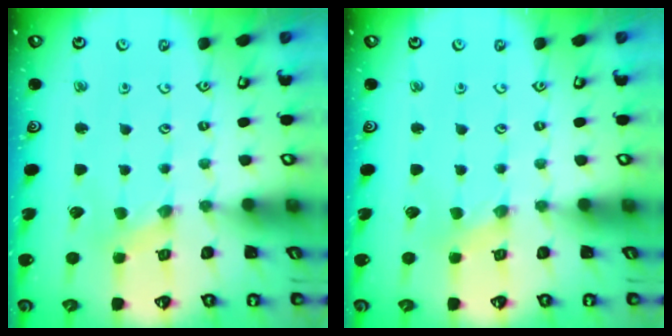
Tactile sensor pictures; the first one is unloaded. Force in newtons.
{"total": 0.0}